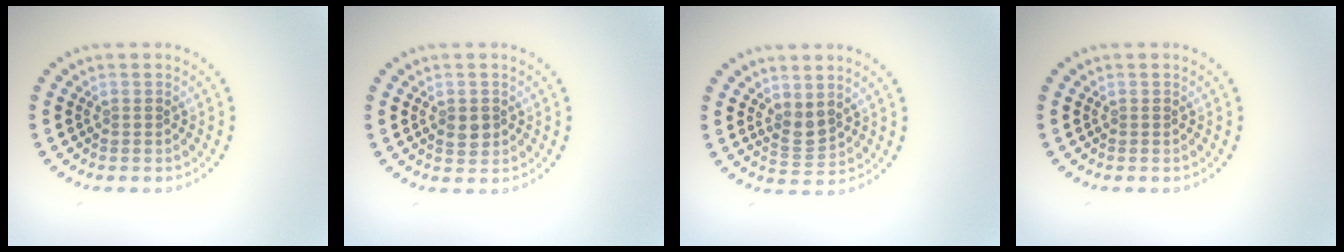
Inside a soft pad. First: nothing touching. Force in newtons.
{"total": 1.6, "press": 1.6, "slide": 0.2}
{"total": 1.8, "press": 1.5, "slide": 1.0}
{"total": 0.0}